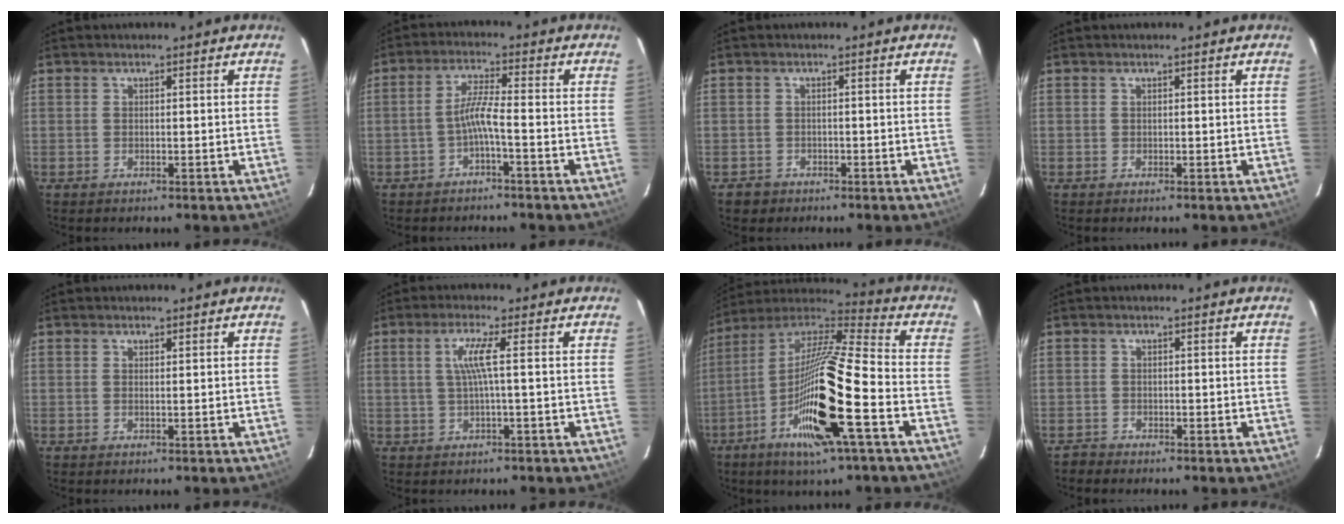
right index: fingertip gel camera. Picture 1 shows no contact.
{"total": 3.9, "force": [-2.0, -0.4, 3.3], "torque": [-0.078, 0.009, -0.038]}
{"total": 2.4, "force": [-1.4, 1.9, 0.2], "torque": [-0.011, 0.005, -0.020]}
{"total": 0.0}
{"total": 0.5, "force": [0.5, -0.1, 0.2], "torque": [-0.009, -0.005, 0.005]}
{"total": 4.0, "force": [0.2, -0.8, 3.9], "torque": [-0.078, 0.000, 0.007]}
{"total": 21.2, "force": [-8.2, 2.6, 19.4], "torque": [-0.366, -0.032, -0.167]}
{"total": 1.6, "force": [-1.2, 0.9, -0.4], "torque": [0.002, 0.008, -0.024]}